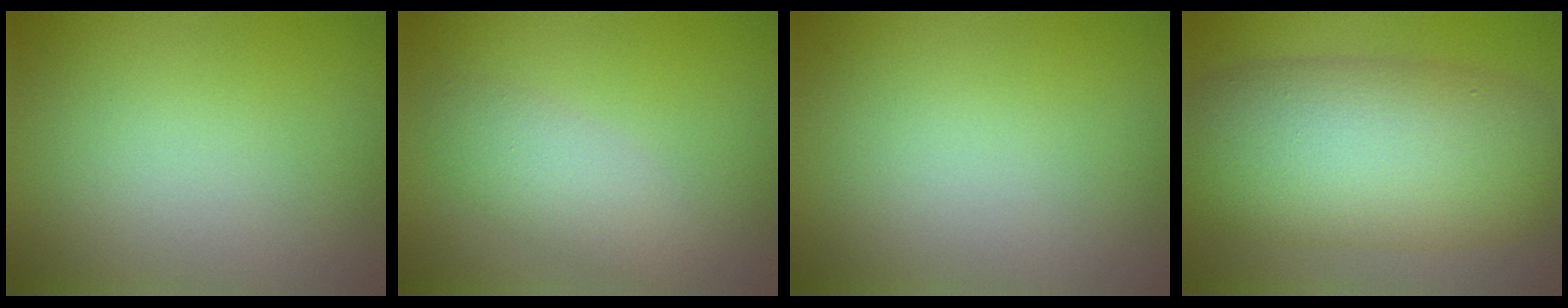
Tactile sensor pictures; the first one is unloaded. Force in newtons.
{"total": 2.9, "press": 2.9, "slide": 0.0}
{"total": 0.0}
{"total": 11.5, "press": 11.5, "slide": 0.6}